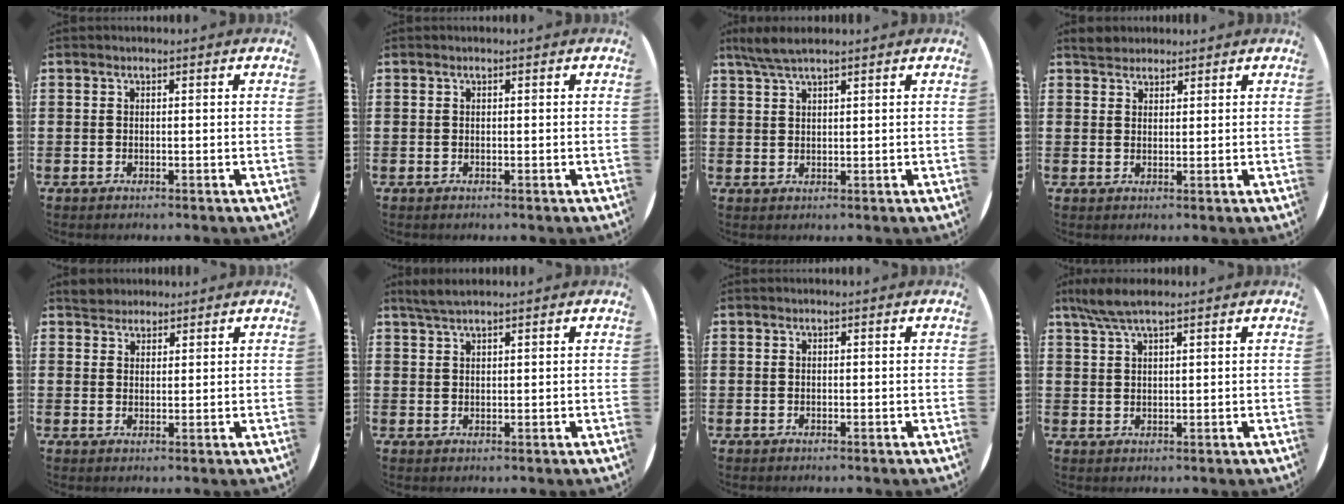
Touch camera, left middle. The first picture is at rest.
{"total": 0.0}
{"total": 3.5, "force": [2.8, 0.5, 2.1], "torque": [-0.046, 0.004, 0.050]}
{"total": 2.4, "force": [2.2, 0.9, 0.0], "torque": [0.004, 0.003, 0.043]}
{"total": 2.8, "force": [2.6, 1.0, 0.0], "torque": [0.002, 0.000, 0.051]}
{"total": 2.3, "force": [2.0, 0.2, 1.1], "torque": [-0.025, 0.003, 0.038]}
{"total": 0.0}
{"total": 4.3, "force": [3.3, 0.7, 2.7], "torque": [-0.059, 0.002, 0.059]}